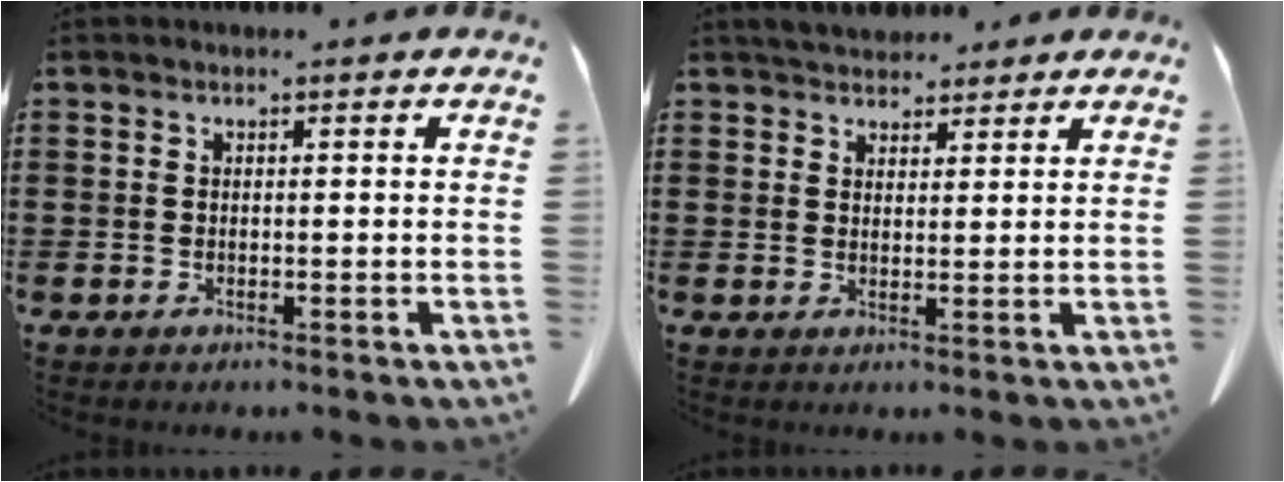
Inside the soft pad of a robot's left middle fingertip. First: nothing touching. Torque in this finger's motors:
{"motor_torque": [0.08, -0.06, 0.01, 0.04]}